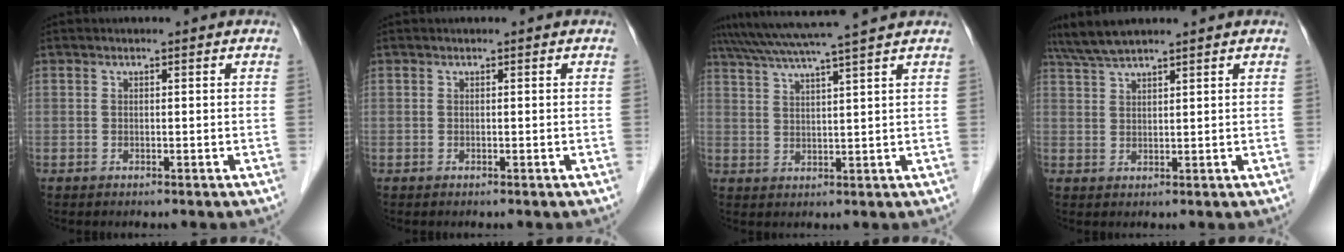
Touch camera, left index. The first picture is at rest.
{"total": 0.0}
{"total": 10.0, "force": [8.6, -1.9, 4.8], "torque": [-0.088, 0.017, 0.129]}
{"total": 5.4, "force": [4.7, -0.3, 2.5], "torque": [-0.057, 0.027, 0.096]}